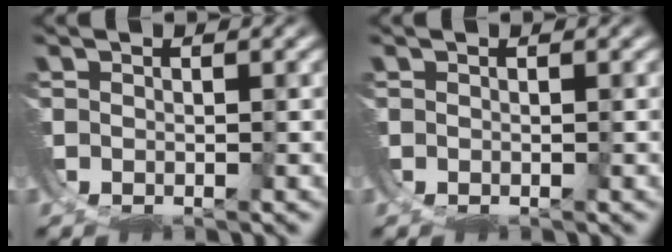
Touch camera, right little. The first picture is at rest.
{"total": 0.0}